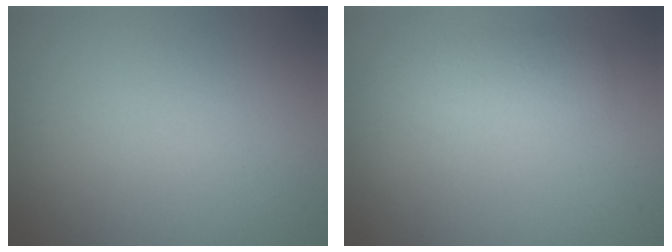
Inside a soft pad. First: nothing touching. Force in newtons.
{"total": 2.3, "press": 2.3, "slide": 0.1}